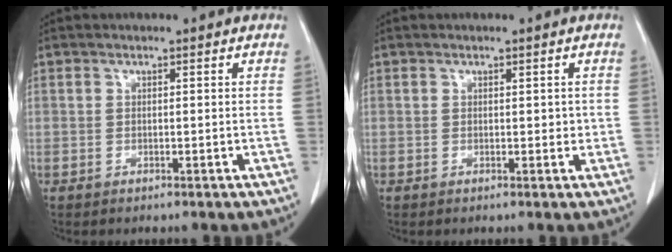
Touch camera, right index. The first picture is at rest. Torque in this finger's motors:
{"motor_torque": [0.25, -0.24, 0.01, 0.02]}